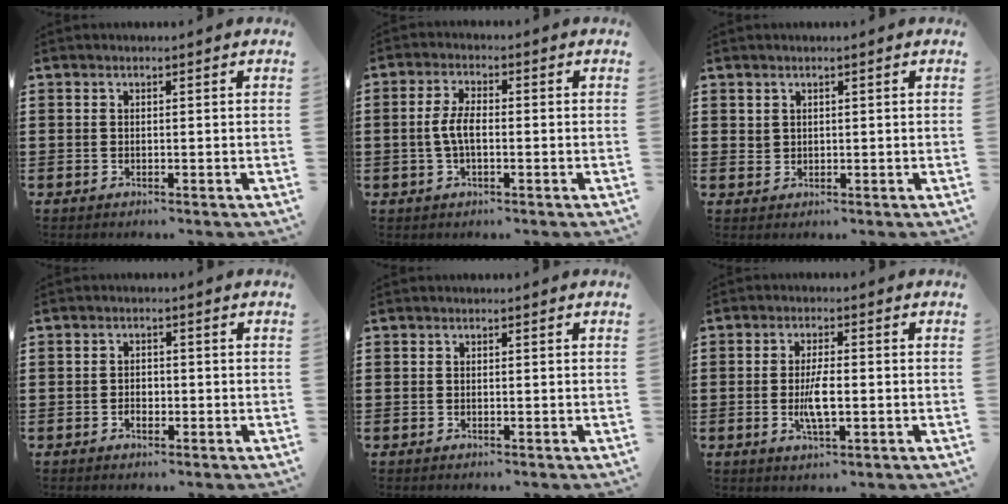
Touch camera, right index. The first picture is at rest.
{"total": 4.3, "force": [-0.6, 1.7, 3.9], "torque": [-0.092, -0.001, -0.018]}
{"total": 1.5, "force": [1.2, 0.9, 0.1], "torque": [-0.002, 0.003, 0.024]}
{"total": 1.9, "force": [-0.8, 1.2, 1.2], "torque": [-0.025, 0.002, -0.016]}
{"total": 0.0}
{"total": 4.7, "force": [-0.8, 1.4, 4.4], "torque": [-0.090, -0.005, -0.018]}